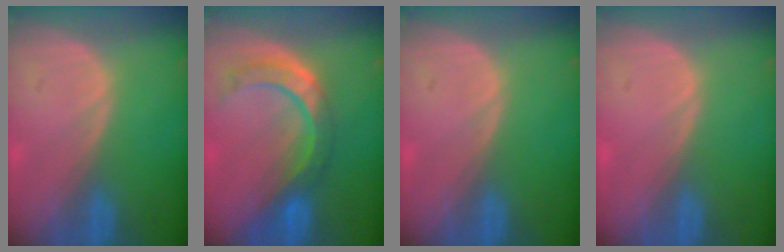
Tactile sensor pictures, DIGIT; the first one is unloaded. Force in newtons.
{"total": 8.6, "press": 7.2, "slide": 4.5}
{"total": 0.0}
{"total": 0.5, "press": 0.1, "slide": 0.5}